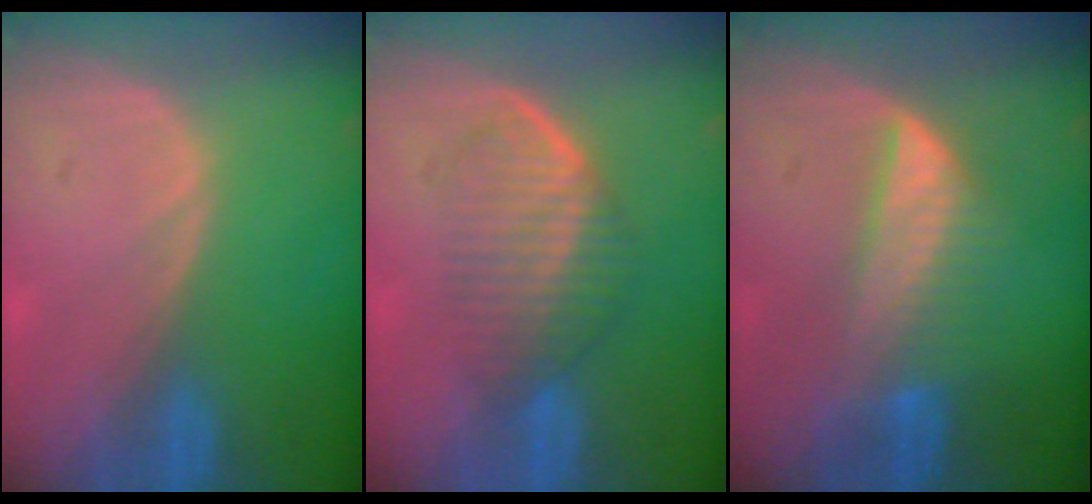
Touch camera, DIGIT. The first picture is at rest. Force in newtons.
{"total": 6.6, "press": 6.0, "slide": 2.7}
{"total": 6.3, "press": 6.2, "slide": 1.0}